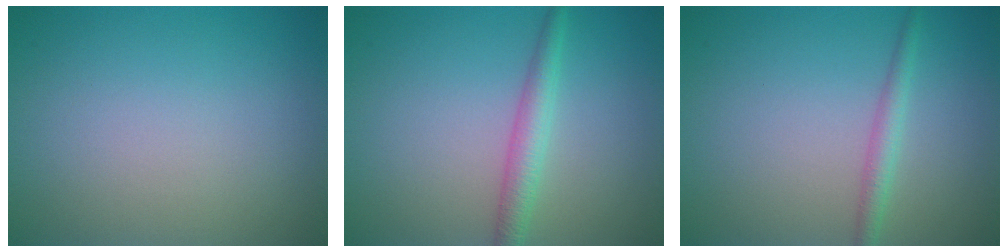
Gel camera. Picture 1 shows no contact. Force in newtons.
{"total": 2.5, "press": 2.5, "slide": 0.1}
{"total": 1.8, "press": 1.8, "slide": 0.0}